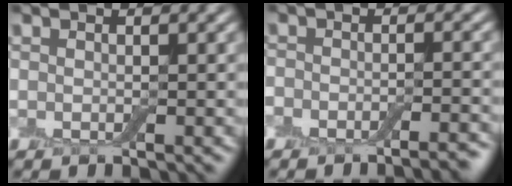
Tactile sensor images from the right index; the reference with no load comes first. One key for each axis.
{"total": 4.0, "fx": -3.5, "fy": 1.1, "fz": 1.6, "tx": -0.024, "ty": 0.006, "tz": -0.048}